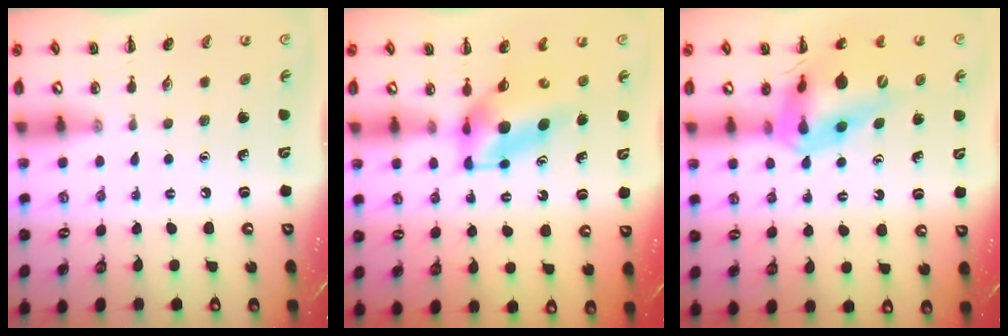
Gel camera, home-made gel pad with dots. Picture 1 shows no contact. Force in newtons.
{"total": 5.5, "press": 5.4, "slide": 1.1}
{"total": 17.9, "press": 17.2, "slide": 4.7}